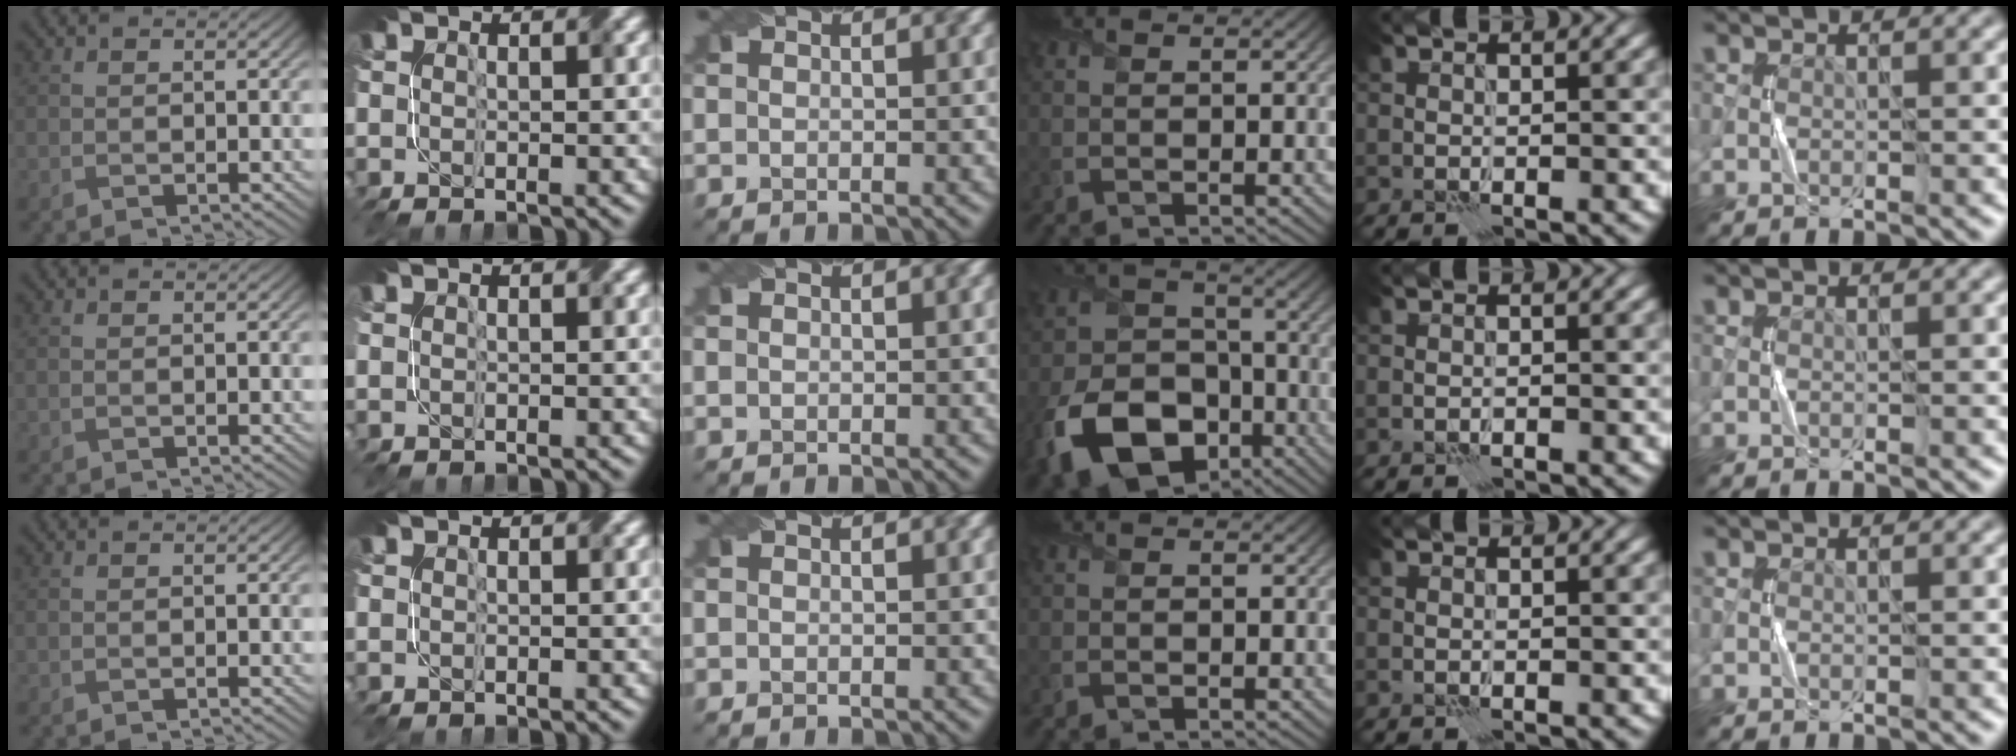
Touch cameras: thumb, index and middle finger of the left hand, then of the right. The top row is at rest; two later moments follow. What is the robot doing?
{"motion": "fold", "object": "napkin"}